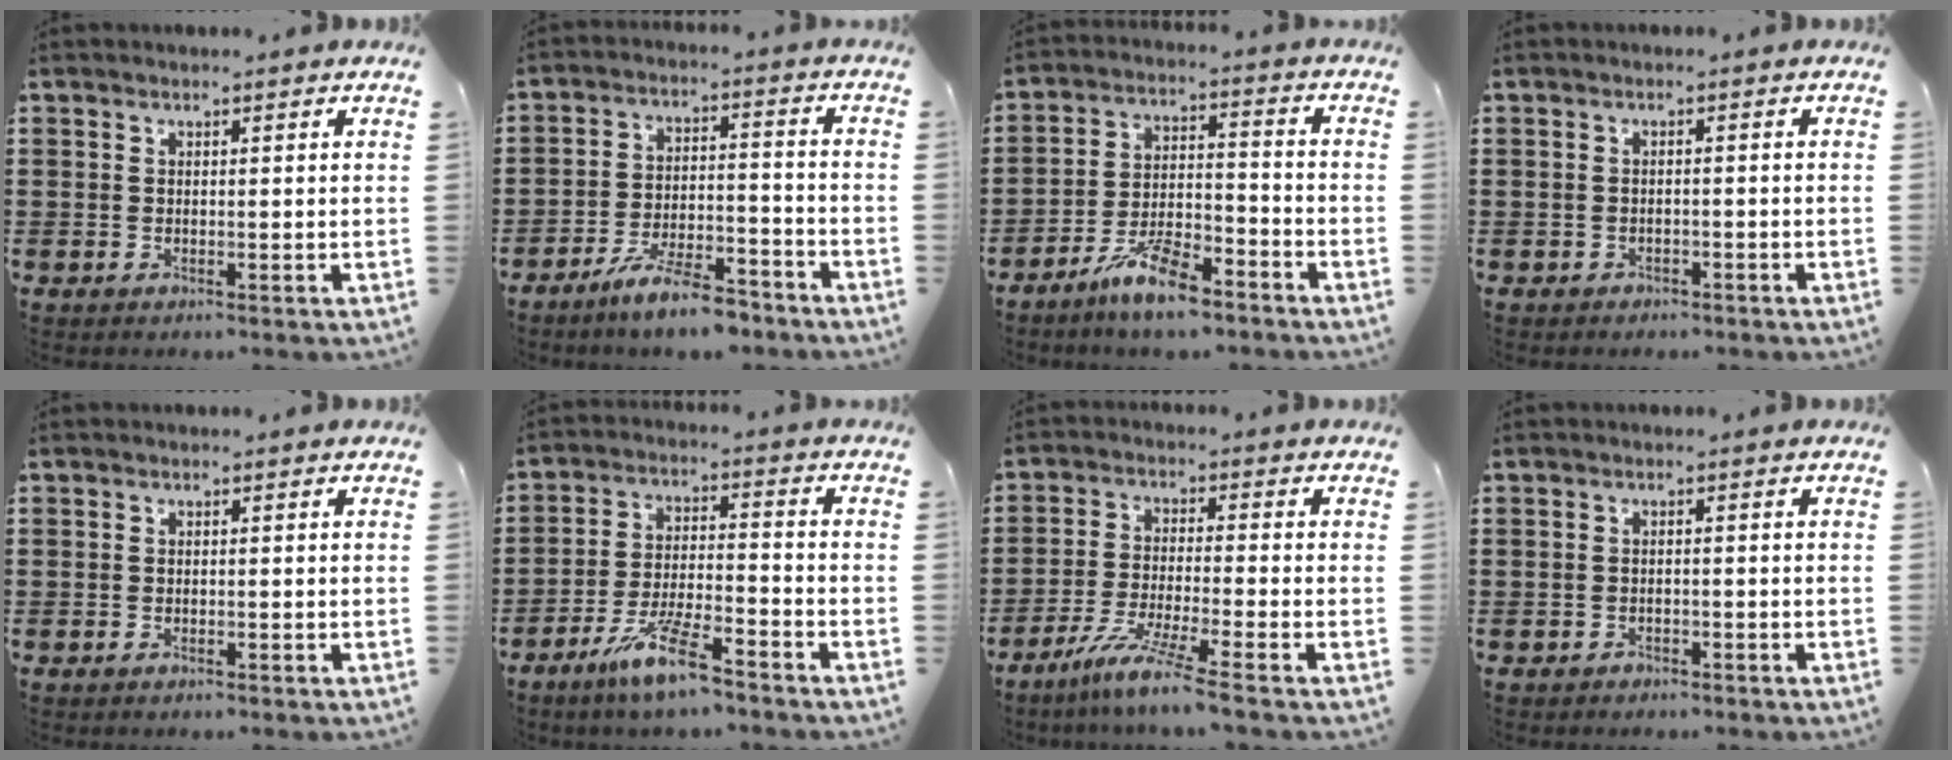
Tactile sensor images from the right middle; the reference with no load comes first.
{"total": 8.4, "force": [-7.2, 1.3, 4.1], "torque": [-0.077, 0.012, -0.134]}
{"total": 8.9, "force": [-6.7, 2.1, 5.4], "torque": [-0.108, 0.010, -0.126]}
{"total": 1.1, "force": [-1.0, 0.5, 0.0], "torque": [-0.005, 0.002, -0.023]}
{"total": 0.5, "force": [-0.4, 0.1, 0.3], "torque": [-0.008, -0.004, -0.008]}
{"total": 9.2, "force": [-6.7, 1.3, 6.2], "torque": [-0.128, 0.000, -0.125]}
{"total": 6.8, "force": [-5.4, -0.5, 4.1], "torque": [-0.084, -0.018, -0.103]}
{"total": 1.2, "force": [-1.1, 0.4, 0.0], "torque": [-0.005, 0.002, -0.026]}